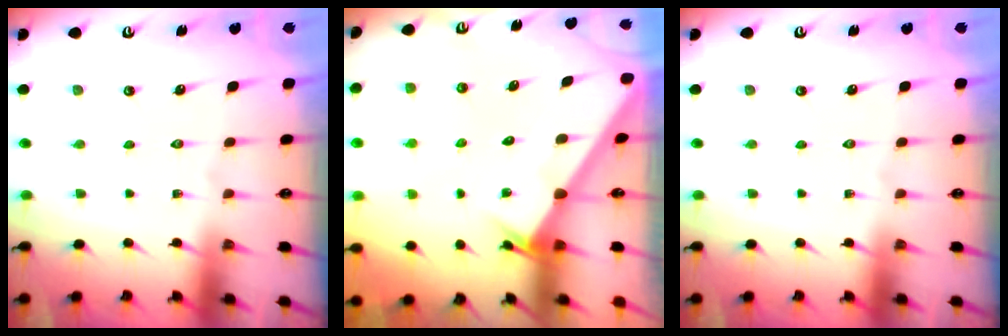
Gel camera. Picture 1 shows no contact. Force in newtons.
{"total": 2.3, "press": 2.3, "slide": 0.2}
{"total": 0.0}